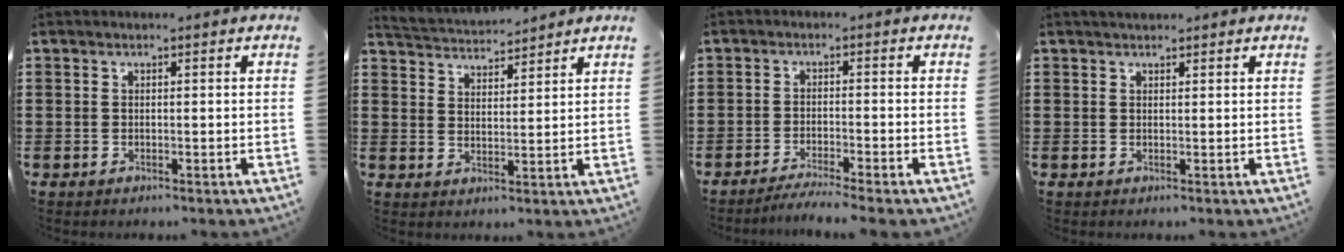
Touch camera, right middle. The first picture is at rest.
{"total": 3.5, "force": [3.4, 0.3, -0.2], "torque": [-0.014, -0.021, 0.060]}
{"total": 2.5, "force": [-2.3, -0.5, 1.0], "torque": [-0.018, 0.000, -0.045]}
{"total": 1.1, "force": [1.1, 0.4, 0.1], "torque": [-0.005, 0.004, 0.020]}